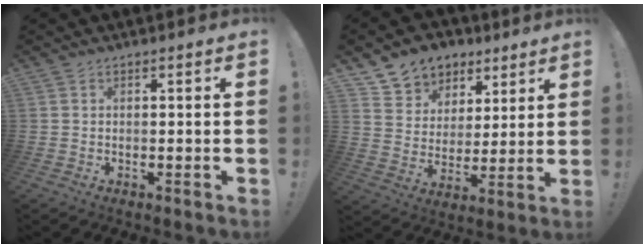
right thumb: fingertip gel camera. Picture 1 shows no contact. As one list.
[{"total": 8.8, "force": [5.5, 6.8, 1.1], "torque": [-0.018, -0.045, 0.111]}]